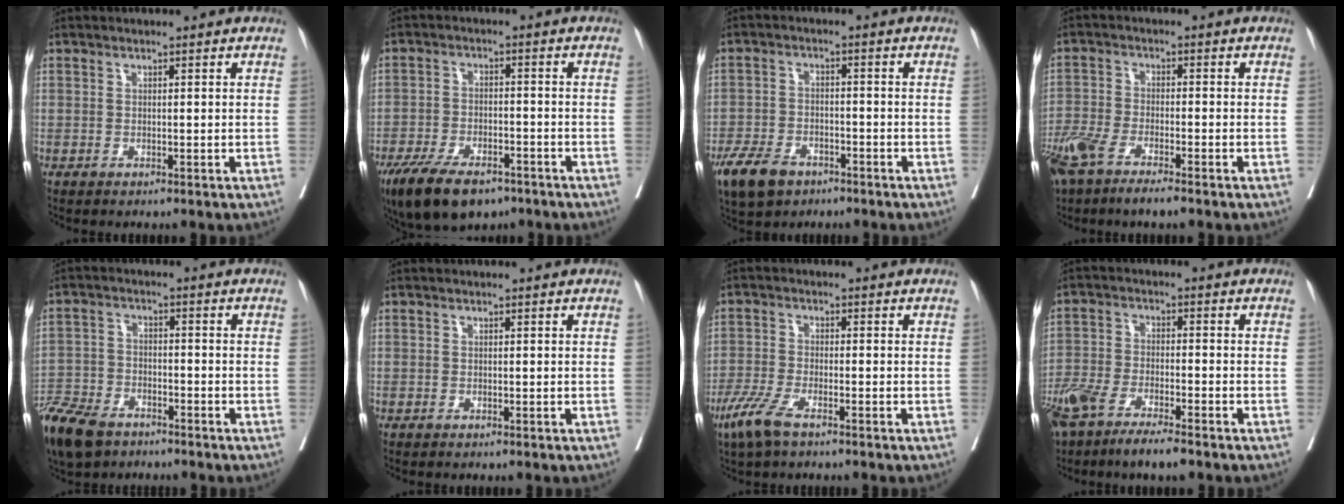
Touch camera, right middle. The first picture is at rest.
{"total": 12.0, "force": [-8.5, 4.9, 7.0], "torque": [-0.122, -0.013, -0.140]}
{"total": 7.9, "force": [-5.2, 4.3, 4.0], "torque": [-0.081, -0.005, -0.090]}
{"total": 8.5, "force": [-6.1, 1.9, 5.6], "torque": [-0.109, -0.011, -0.112]}
{"total": 12.3, "force": [-9.1, 5.8, 5.9], "torque": [-0.132, -0.018, -0.163]}
{"total": 0.0}
{"total": 5.4, "force": [-3.6, 1.1, 3.9], "torque": [-0.092, -0.011, -0.069]}
{"total": 10.0, "force": [-7.3, 2.2, 6.4], "torque": [-0.118, -0.012, -0.130]}